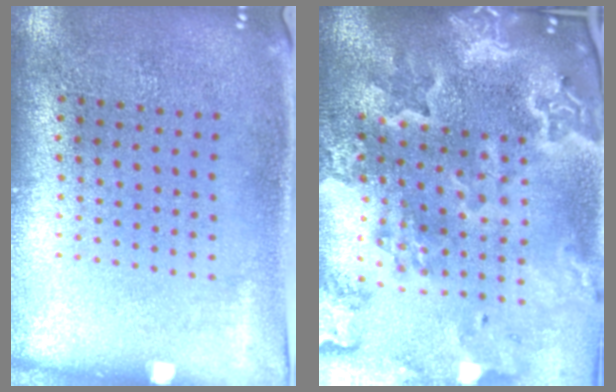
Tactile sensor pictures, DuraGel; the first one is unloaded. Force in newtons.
{"total": 4.5, "press": 3.6, "slide": 2.6}